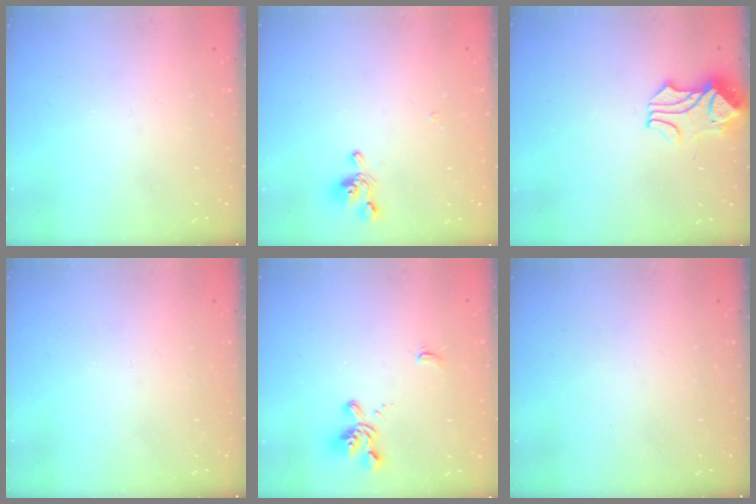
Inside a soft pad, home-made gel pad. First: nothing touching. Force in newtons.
{"total": 0.7, "press": 0.4, "slide": 0.6}
{"total": 2.1, "press": 1.9, "slide": 0.9}
{"total": 0.0}
{"total": 2.0, "press": 1.6, "slide": 1.2}
{"total": 0.0}